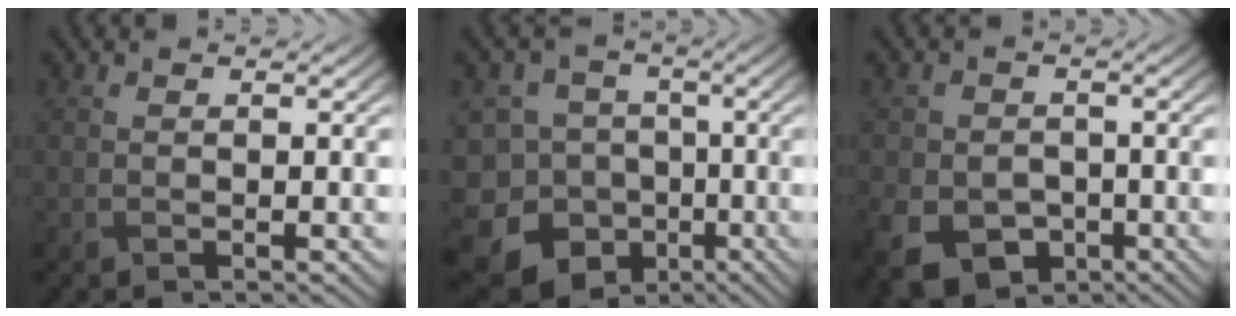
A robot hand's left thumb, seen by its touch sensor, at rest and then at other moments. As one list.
[{"total": 15.9, "force": [-8.5, 12.2, 5.5], "torque": [-0.150, -0.039, -0.142]}, {"total": 8.1, "force": [-3.6, 6.0, 4.0], "torque": [-0.089, -0.029, -0.059]}]